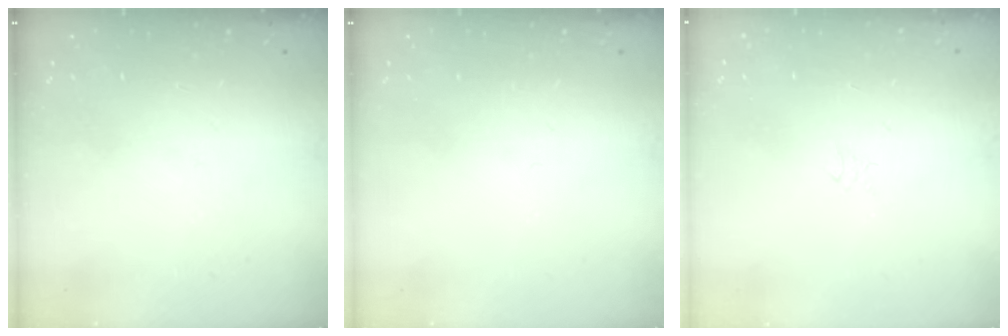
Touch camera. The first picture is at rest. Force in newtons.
{"total": 0.0}
{"total": 1.3, "press": 1.3, "slide": 0.1}